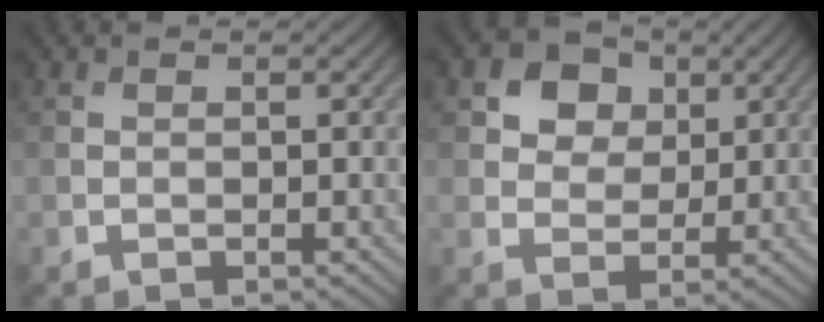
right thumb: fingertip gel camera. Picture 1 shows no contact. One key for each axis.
{"total": 7.2, "fx": 3.4, "fy": 5.4, "fz": 3.3, "tx": -0.093, "ty": -0.001, "tz": 0.061}